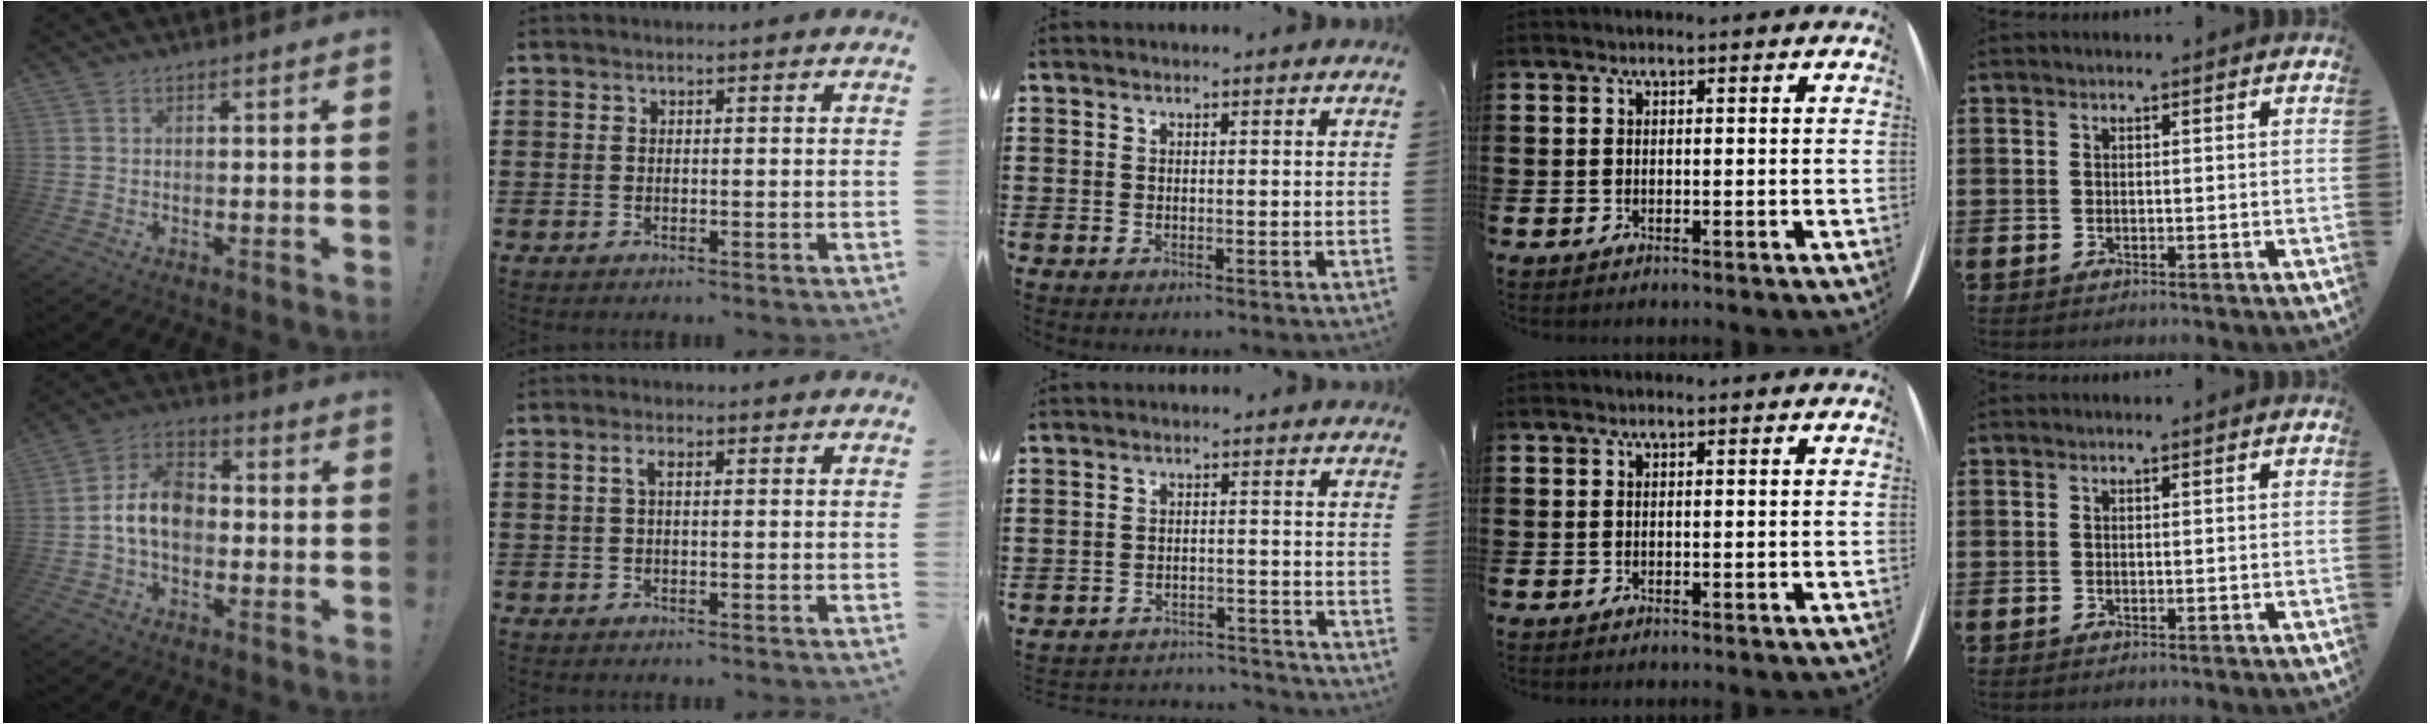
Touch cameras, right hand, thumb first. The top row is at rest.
{"thumb": {"total": 11.2, "force": [-1.5, 8.0, 7.7], "torque": [-0.133, 0.018, -0.023]}, "index": {"total": 1.5, "force": [0.2, 0.5, 1.4], "torque": [-0.029, 0.005, 0.002]}, "middle": {"total": 3.5, "force": [-3.5, 0.3, -0.1], "torque": [-0.004, 0.002, -0.075]}}